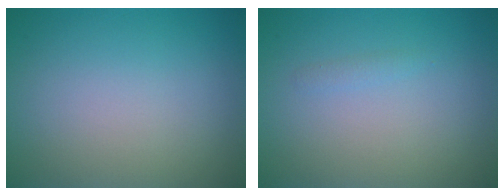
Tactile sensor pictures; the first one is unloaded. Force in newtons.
{"total": 0.6, "press": 0.6, "slide": 0.0}